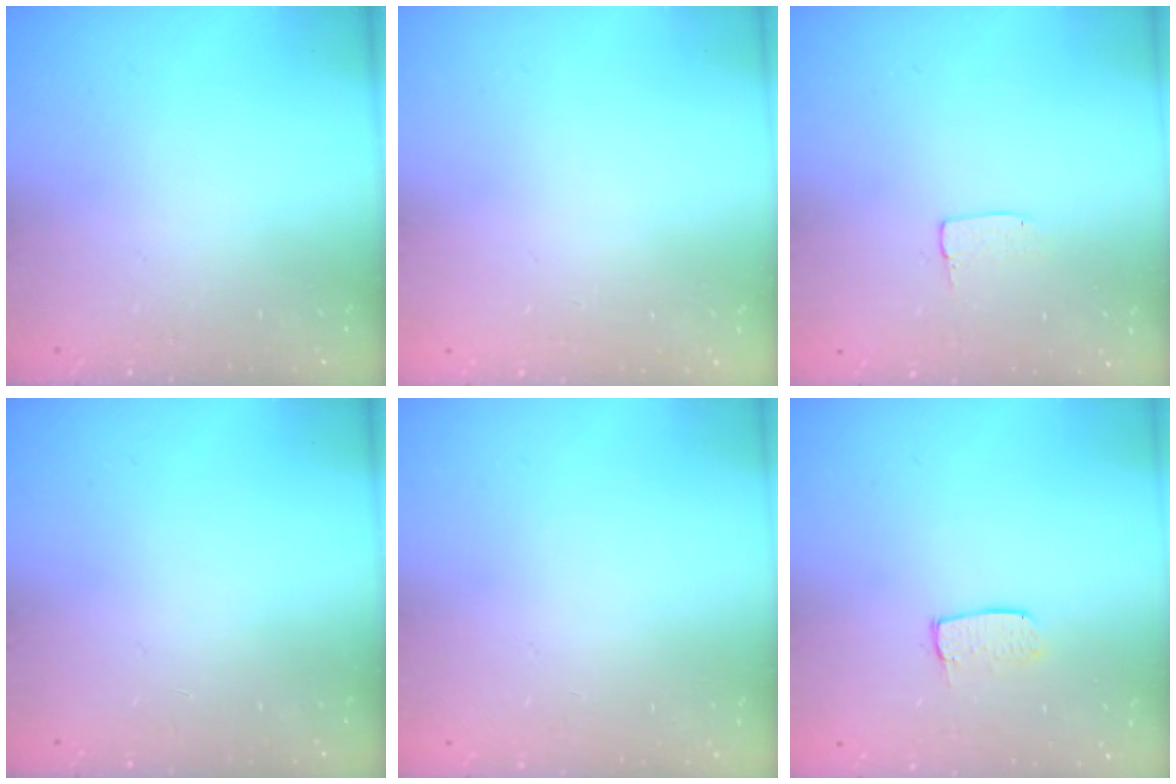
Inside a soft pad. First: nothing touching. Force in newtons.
{"total": 0.8, "press": 0.4, "slide": 0.7}
{"total": 3.9, "press": 3.9, "slide": 0.1}
{"total": 0.0}
{"total": 0.0}
{"total": 5.2, "press": 5.1, "slide": 0.5}